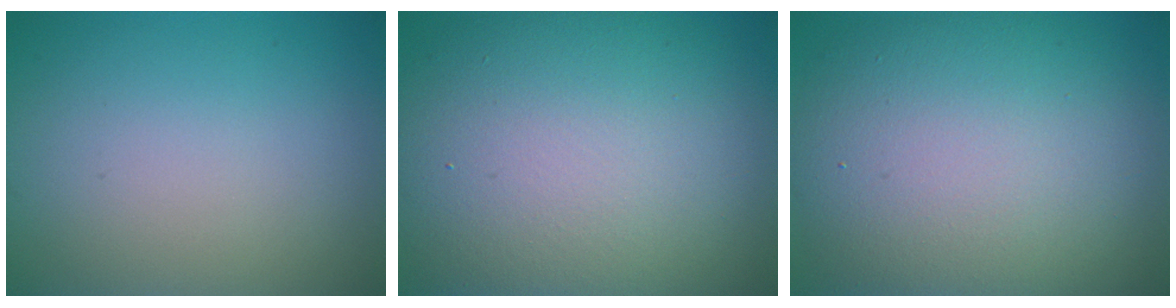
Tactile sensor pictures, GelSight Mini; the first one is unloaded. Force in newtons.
{"total": 15.0, "press": 15.0, "slide": 0.4}
{"total": 12.9, "press": 12.9, "slide": 0.7}